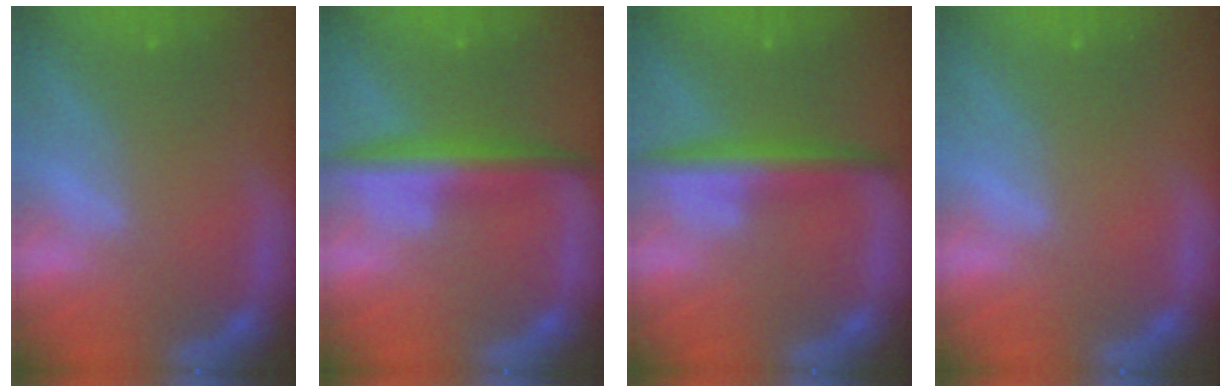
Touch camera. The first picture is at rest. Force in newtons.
{"total": 5.0}
{"total": 4.5}
{"total": 0.0}